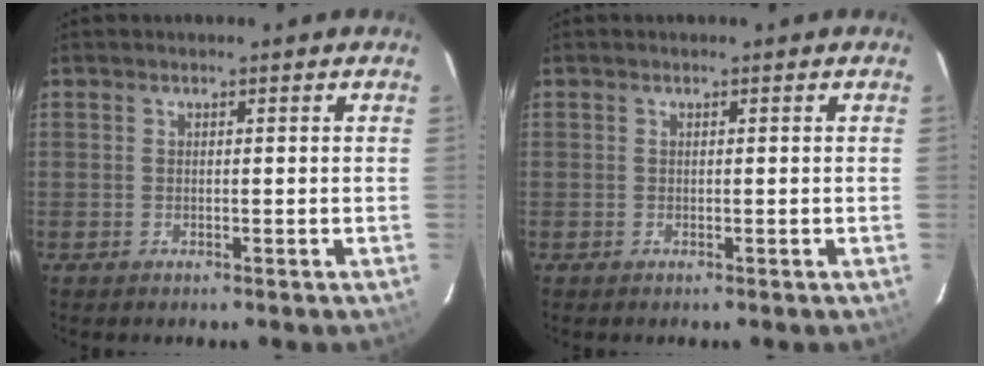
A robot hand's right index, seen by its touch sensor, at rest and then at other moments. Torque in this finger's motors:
{"motor_torque": [-0.53, 0.24, 0.10, 0.01]}